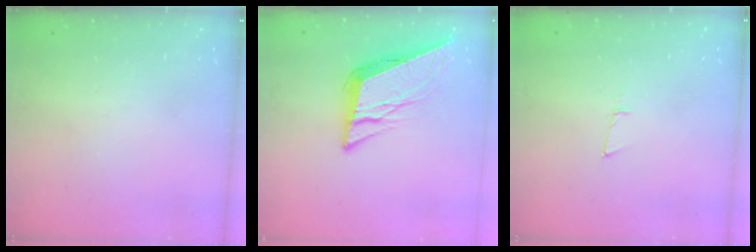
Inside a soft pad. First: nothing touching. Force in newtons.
{"total": 10.4, "press": 10.2, "slide": 1.7}
{"total": 3.9, "press": 3.8, "slide": 0.9}